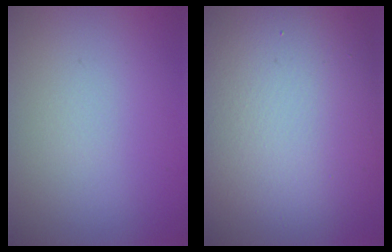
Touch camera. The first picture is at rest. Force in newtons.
{"total": 14.1, "press": 14.0, "slide": 1.3}